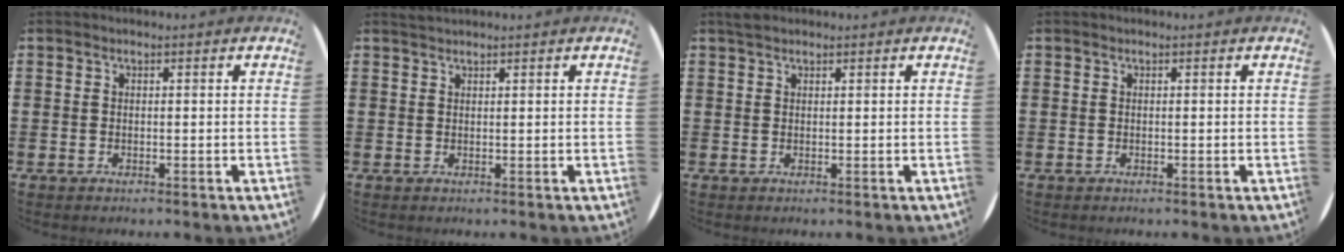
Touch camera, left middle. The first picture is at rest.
{"total": 0.9, "force": [0.9, -0.1, 0.0], "torque": [-0.001, 0.000, 0.017]}
{"total": 1.0, "force": [0.9, 0.3, 0.3], "torque": [-0.006, 0.005, 0.017]}
{"total": 0.0}